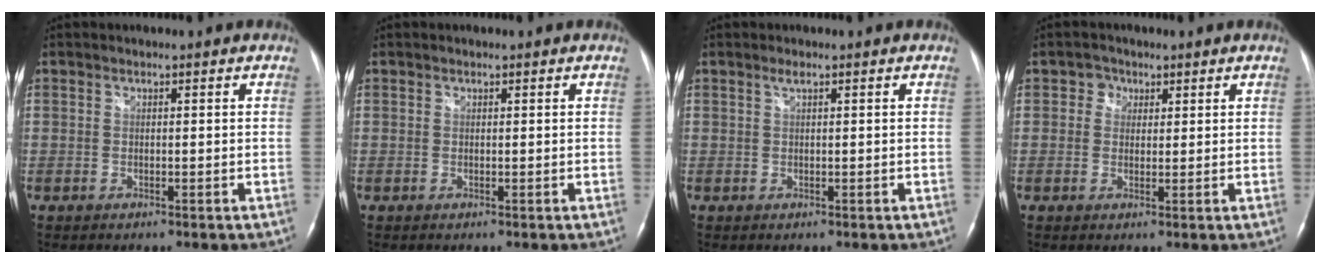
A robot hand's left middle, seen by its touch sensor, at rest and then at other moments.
{"total": 0.0}
{"total": 0.9, "force": [0.6, 0.2, 0.7], "torque": [-0.015, 0.005, 0.011]}
{"total": 2.6, "force": [1.1, 2.3, 0.6], "torque": [-0.008, 0.006, 0.014]}